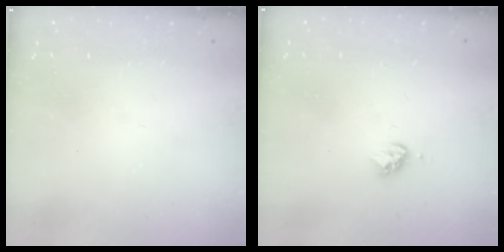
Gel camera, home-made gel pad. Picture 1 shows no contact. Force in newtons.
{"total": 3.6, "press": 3.6, "slide": 0.7}